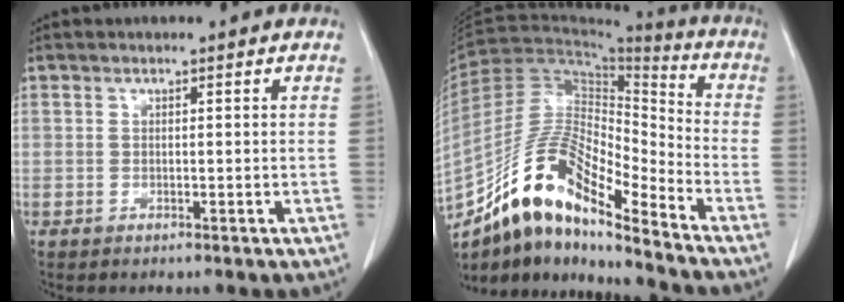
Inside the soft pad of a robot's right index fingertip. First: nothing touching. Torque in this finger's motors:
{"motor_torque": [1.12, -1.02, 0.73, 0.19]}